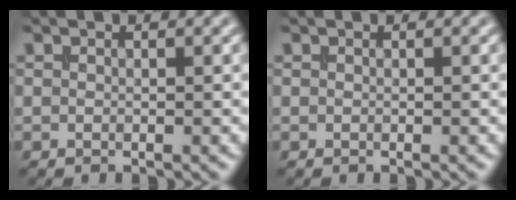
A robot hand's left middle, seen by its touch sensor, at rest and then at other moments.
{"total": 0.0}